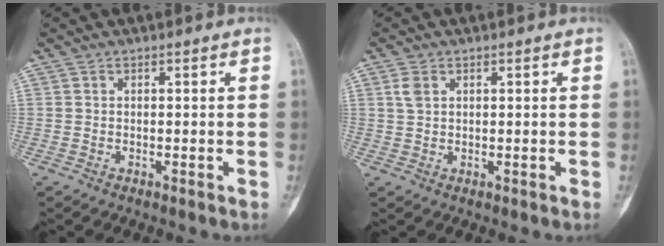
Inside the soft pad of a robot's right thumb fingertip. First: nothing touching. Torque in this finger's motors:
{"motor_torque": [0.01, 0.23, 0.25, 0.03, -0.04]}